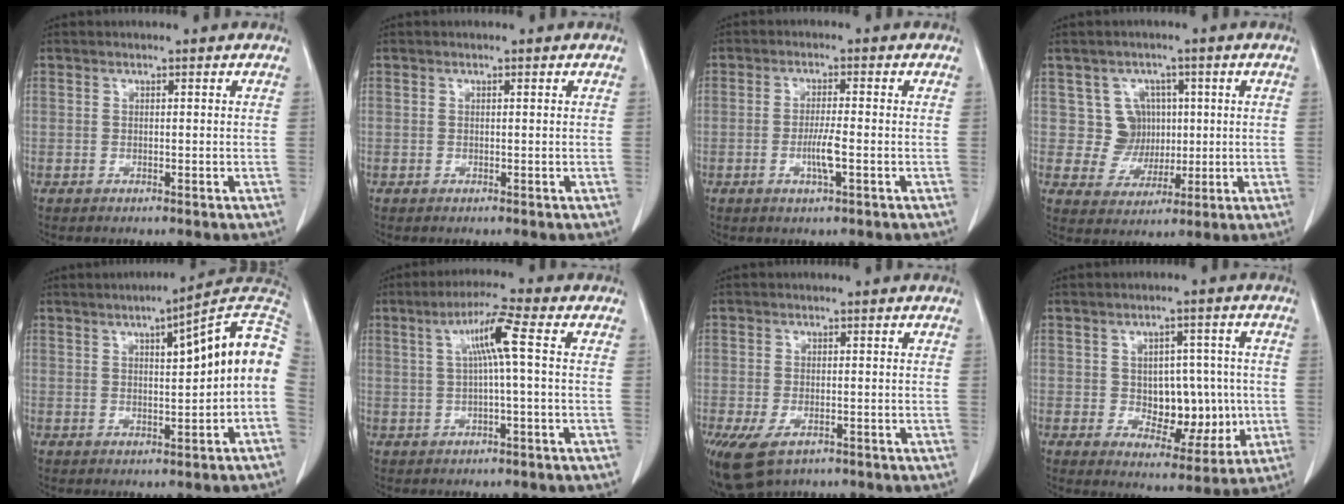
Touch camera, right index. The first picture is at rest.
{"total": 0.0}
{"total": 3.7, "force": [-1.1, 0.1, 3.6], "torque": [-0.070, -0.005, -0.021]}
{"total": 5.8, "force": [1.3, 5.6, 0.6], "torque": [-0.003, 0.015, 0.029]}
{"total": 12.3, "force": [1.9, 1.9, 12.0], "torque": [-0.166, 0.034, 0.020]}
{"total": 6.2, "force": [1.0, -0.6, 6.0], "torque": [-0.110, 0.015, 0.021]}
{"total": 8.3, "force": [-4.8, 4.5, 5.0], "torque": [-0.104, -0.013, -0.073]}
{"total": 9.6, "force": [-0.4, 6.0, 7.5], "torque": [-0.094, 0.015, 0.008]}